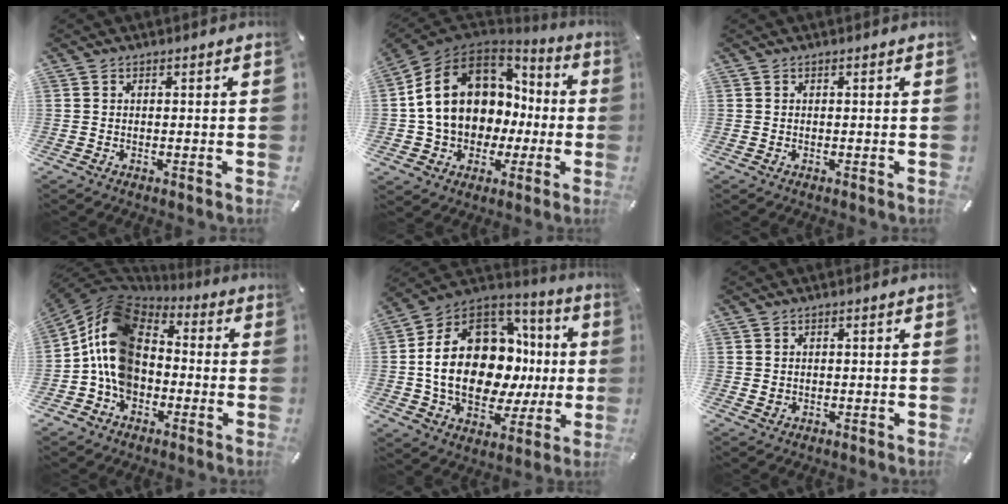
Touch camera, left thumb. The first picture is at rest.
{"total": 16.7, "force": [1.1, 14.1, 9.0], "torque": [-0.193, 0.003, 0.026]}
{"total": 0.0}
{"total": 14.4, "force": [-1.3, 11.7, 8.2], "torque": [-0.188, 0.010, -0.025]}
{"total": 22.5, "force": [0.1, 16.5, 15.2], "torque": [-0.291, -0.011, 0.016]}
{"total": 1.0, "force": [0.0, 0.9, 0.4], "torque": [-0.007, 0.004, -0.001]}